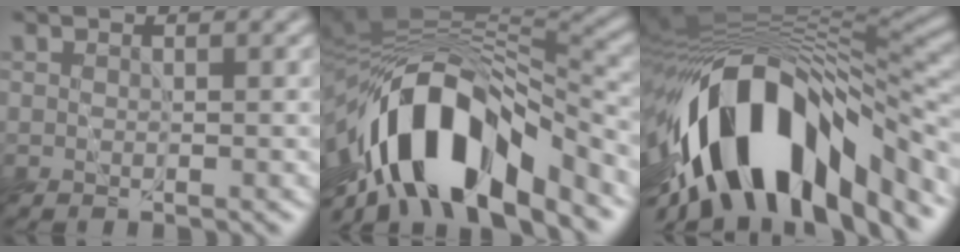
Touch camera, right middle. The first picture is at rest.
{"total": 12.5, "force": [-6.8, 5.2, 9.1], "torque": [-0.141, 0.004, -0.119]}
{"total": 14.9, "force": [-6.8, 6.5, 11.6], "torque": [-0.191, 0.010, -0.113]}